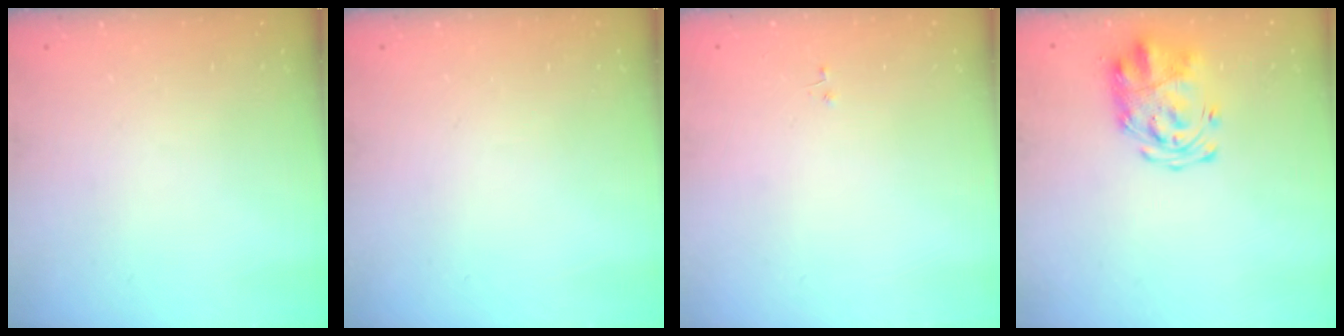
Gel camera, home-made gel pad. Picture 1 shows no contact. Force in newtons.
{"total": 0.0}
{"total": 0.0}
{"total": 5.7, "press": 5.6, "slide": 1.3}